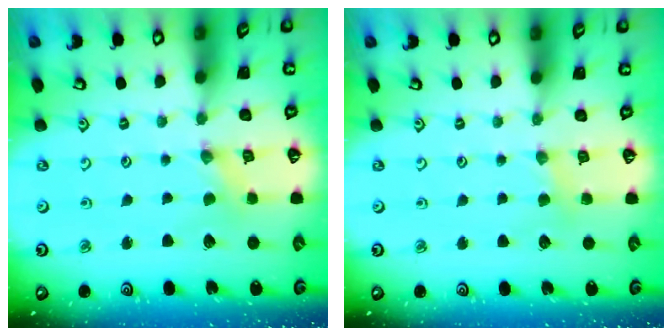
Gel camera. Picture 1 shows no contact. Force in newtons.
{"total": 2.5, "press": 2.5, "slide": 0.4}